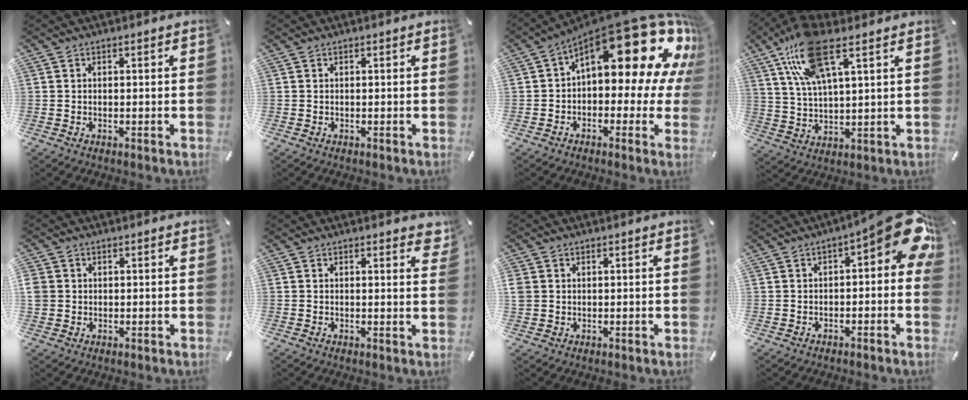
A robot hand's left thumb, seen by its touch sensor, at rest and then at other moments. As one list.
[{"total": 0.0}, {"total": 23.9, "force": [10.7, 10.3, 18.8], "torque": [-0.262, -0.087, 0.178]}, {"total": 15.8, "force": [9.2, 5.7, 11.5], "torque": [-0.229, -0.013, 0.161]}, {"total": 2.9, "force": [0.6, 2.8, 0.4], "torque": [-0.009, 0.005, 0.013]}, {"total": 2.1, "force": [1.5, 0.8, 1.2], "torque": [-0.004, -0.006, 0.021]}, {"total": 2.3, "force": [0.8, 2.1, 0.3], "torque": [-0.007, 0.005, 0.016]}, {"total": 11.8, "force": [3.7, 4.3, 10.3], "torque": [-0.132, -0.031, 0.062]}]